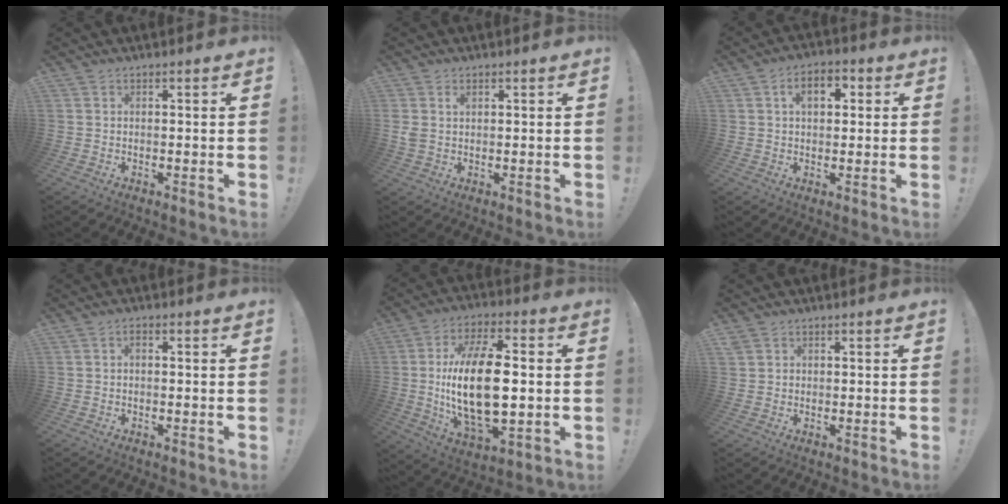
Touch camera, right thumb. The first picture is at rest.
{"total": 2.3, "force": [1.1, 1.5, 1.4], "torque": [-0.018, 0.000, 0.017]}
{"total": 6.6, "force": [1.6, 4.2, 4.8], "torque": [-0.068, 0.007, 0.025]}
{"total": 1.0, "force": [-0.5, 0.4, 0.7], "torque": [-0.017, 0.004, -0.009]}
{"total": 22.7, "force": [0.0, 10.7, 20.0], "torque": [-0.391, -0.006, -0.002]}
{"total": 1.9, "force": [1.1, 1.5, 0.5], "torque": [-0.008, -0.002, 0.022]}